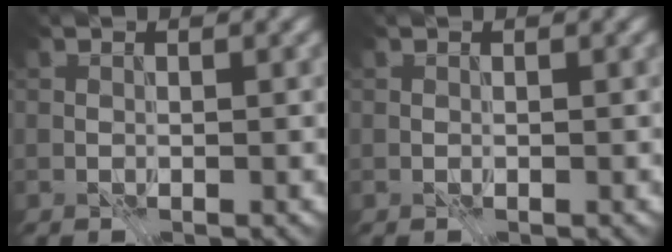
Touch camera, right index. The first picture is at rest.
{"total": 0.0}